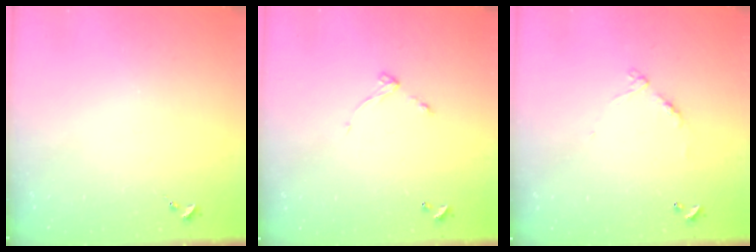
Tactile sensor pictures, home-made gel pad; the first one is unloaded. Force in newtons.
{"total": 5.4, "press": 5.4, "slide": 0.4}
{"total": 6.7, "press": 6.6, "slide": 0.5}